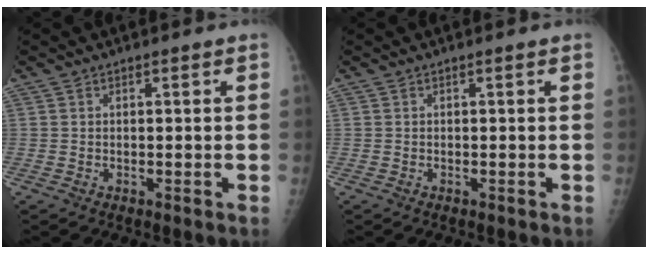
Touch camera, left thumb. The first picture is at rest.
{"total": 0.0}